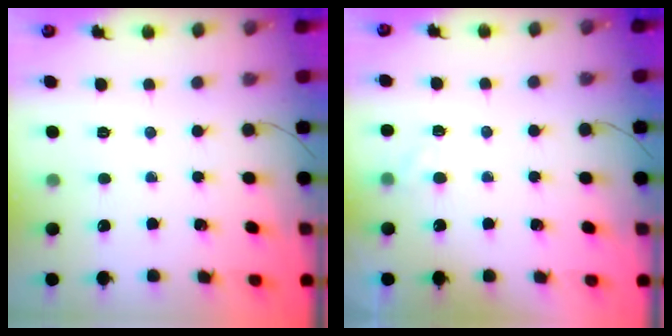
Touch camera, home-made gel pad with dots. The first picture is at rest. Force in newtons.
{"total": 4.6, "press": 4.3, "slide": 1.6}